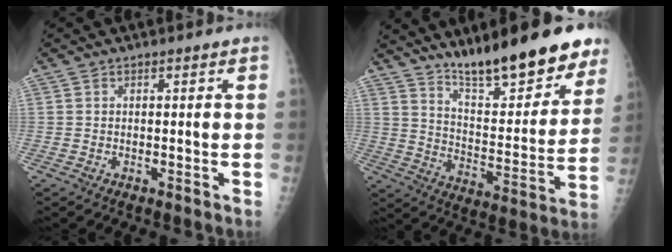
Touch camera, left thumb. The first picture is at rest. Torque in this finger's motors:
{"motor_torque": [0.63, 0.25, 1.22, -1.56, 0.15]}